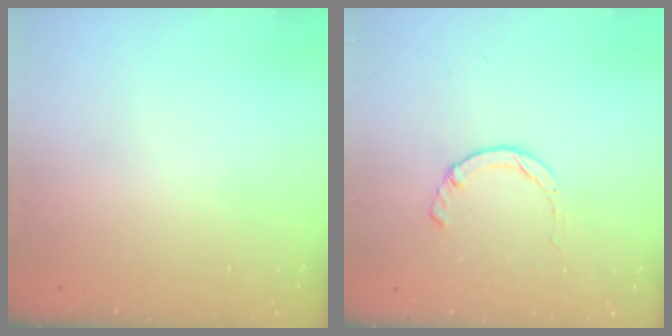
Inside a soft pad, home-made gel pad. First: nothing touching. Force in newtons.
{"total": 2.3, "press": 2.3, "slide": 0.5}